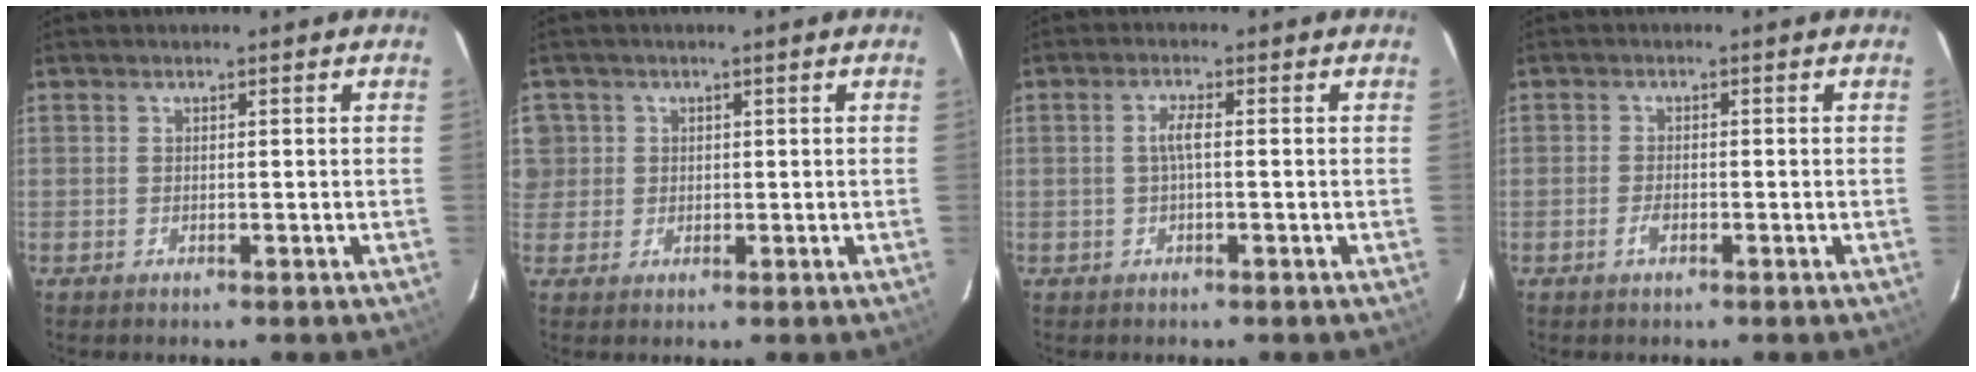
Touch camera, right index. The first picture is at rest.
{"total": 4.3, "force": [0.9, 4.2, 0.3], "torque": [0.012, 0.021, 0.019]}
{"total": 2.3, "force": [-0.1, 0.2, 2.3], "torque": [-0.046, 0.004, -0.002]}
{"total": 1.7, "force": [-0.9, 0.7, 1.2], "torque": [-0.027, 0.000, -0.017]}